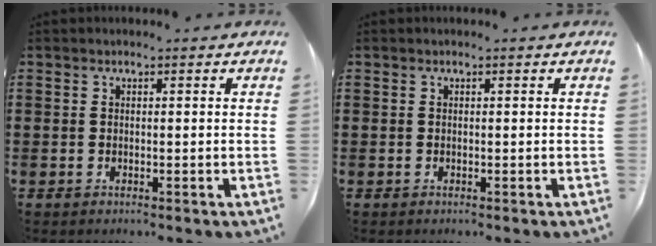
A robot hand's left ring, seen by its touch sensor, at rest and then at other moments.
{"total": 0.0}